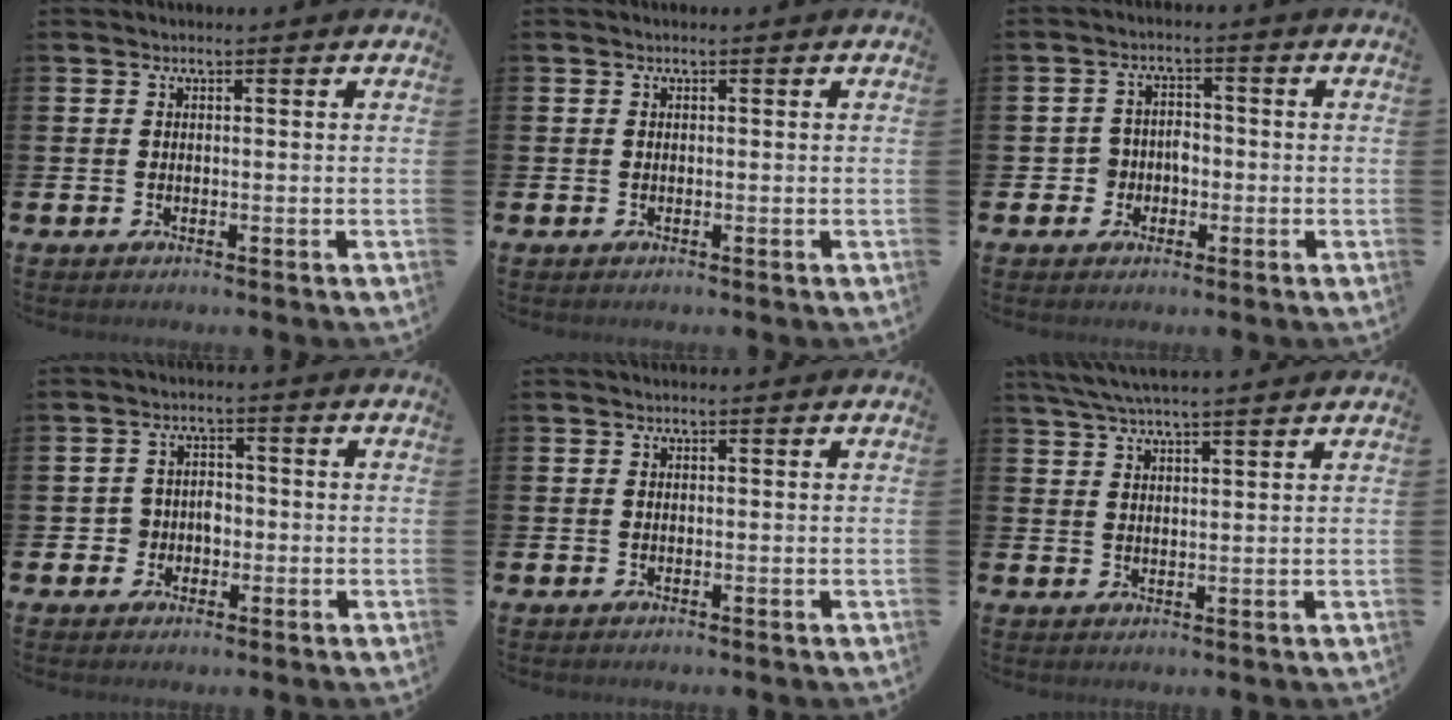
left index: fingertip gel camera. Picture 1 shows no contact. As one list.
[{"total": 0.0}, {"total": 3.4, "force": [-1.4, 3.0, 0.6], "torque": [-0.018, 0.006, -0.035]}, {"total": 3.2, "force": [-1.2, 2.9, 0.6], "torque": [-0.019, 0.005, -0.031]}, {"total": 0.0}, {"total": 4.2, "force": [3.9, -0.2, 1.6], "torque": [-0.050, -0.006, 0.073]}]